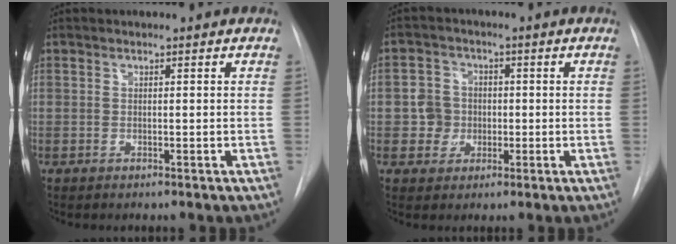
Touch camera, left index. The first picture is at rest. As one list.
[{"total": 4.7, "force": [-0.5, 4.6, 0.9], "torque": [-0.017, 0.018, -0.003]}]